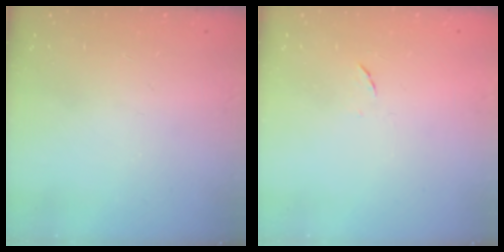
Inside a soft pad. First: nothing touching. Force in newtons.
{"total": 4.8, "press": 4.8, "slide": 0.5}